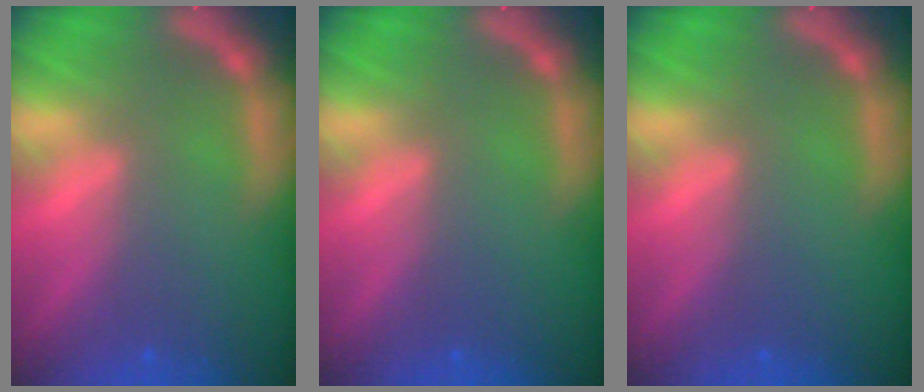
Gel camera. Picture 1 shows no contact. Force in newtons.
{"total": 0.0}
{"total": 0.0}